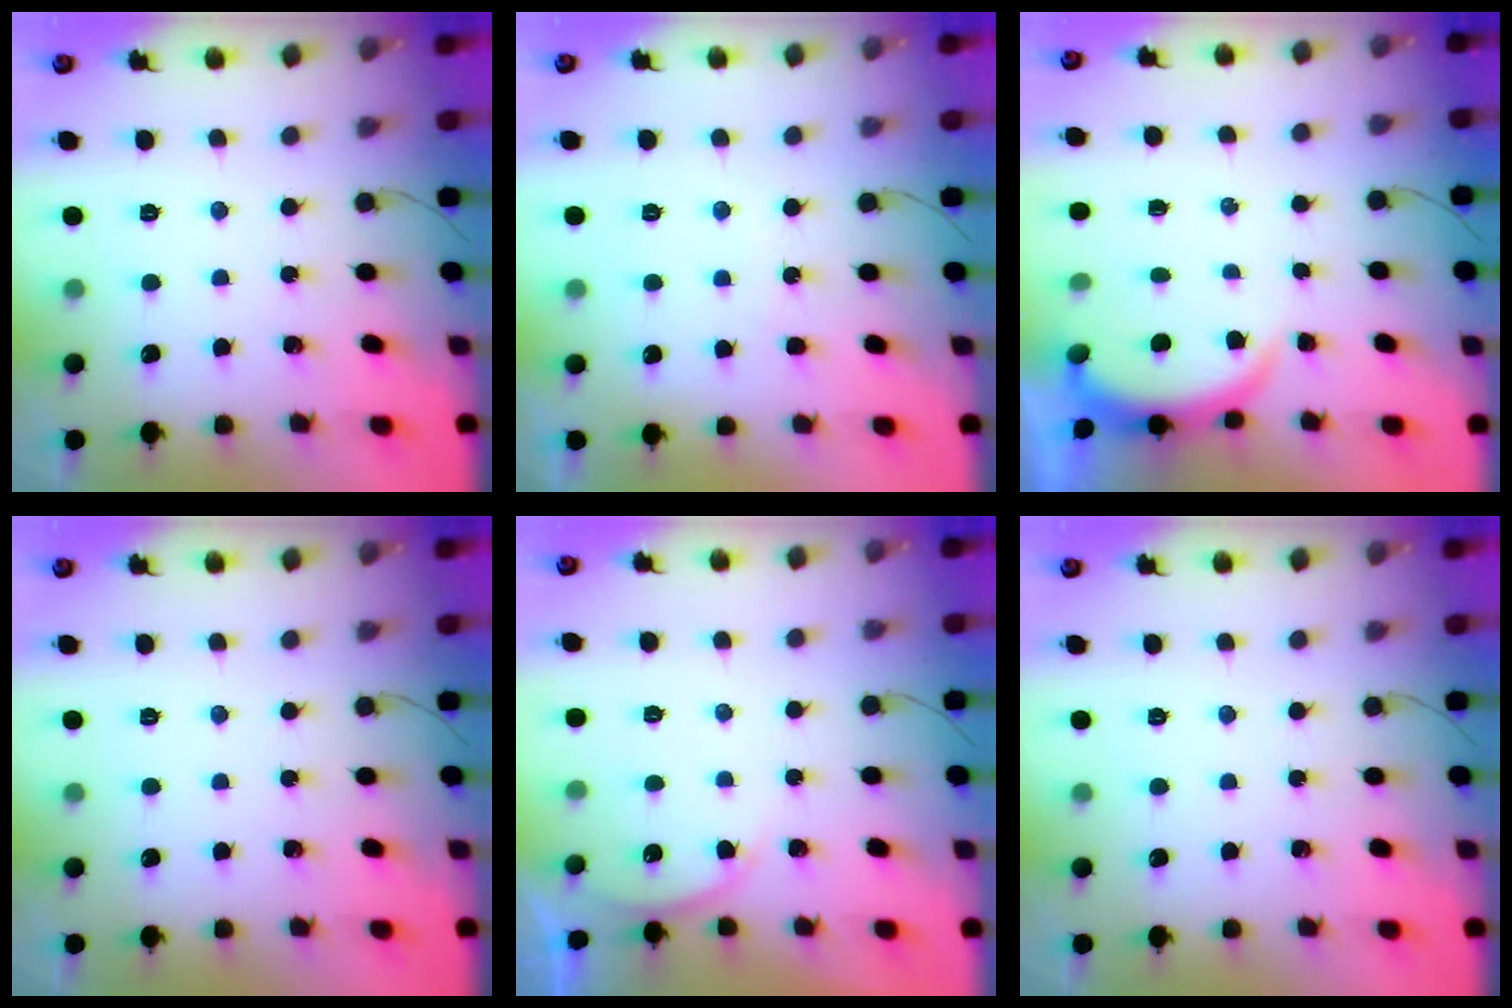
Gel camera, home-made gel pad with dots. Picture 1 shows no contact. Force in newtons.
{"total": 5.3, "press": 5.3, "slide": 0.5}
{"total": 3.2, "press": 3.2, "slide": 0.6}
{"total": 0.0}
{"total": 3.2, "press": 3.1, "slide": 0.4}
{"total": 0.0}